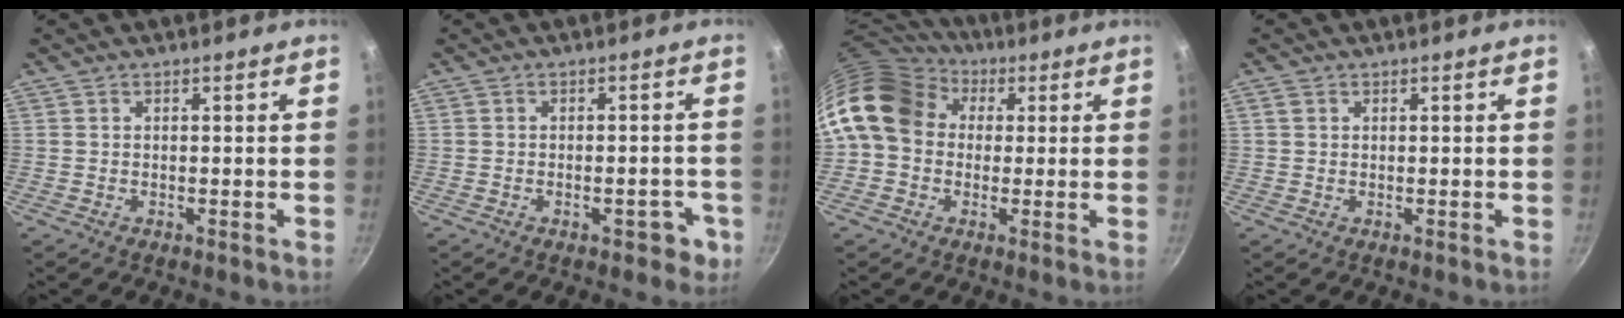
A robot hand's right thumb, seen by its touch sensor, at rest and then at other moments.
{"total": 4.7, "force": [-2.0, 2.4, 3.6], "torque": [-0.023, 0.015, -0.021]}
{"total": 15.0, "force": [2.8, 12.3, 8.1], "torque": [-0.125, 0.031, 0.034]}
{"total": 1.2, "force": [0.5, 1.0, 0.5], "torque": [-0.008, 0.001, 0.009]}